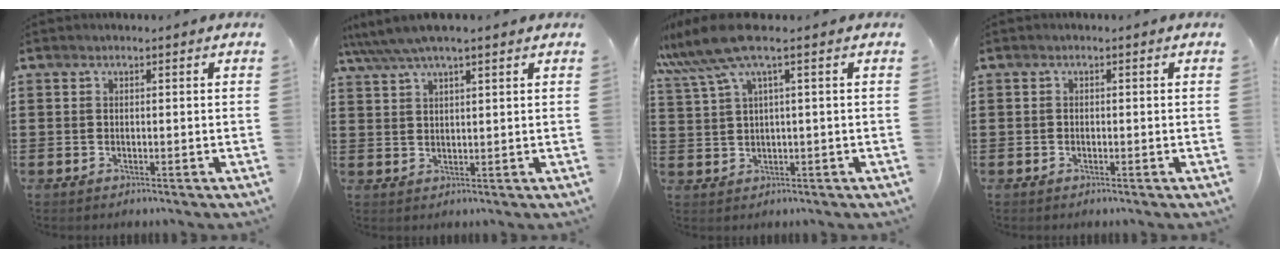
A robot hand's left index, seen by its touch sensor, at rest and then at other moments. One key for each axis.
{"total": 4.1, "fx": 3.2, "fy": 0.5, "fz": 2.6, "tx": -0.059, "ty": -0.004, "tz": 0.056}
{"total": 6.7, "fx": 3.4, "fy": 0.6, "fz": 5.8, "tx": -0.144, "ty": -0.013, "tz": 0.055}
{"total": 0.6, "fx": -0.3, "fy": 0.4, "fz": 0.1, "tx": -0.004, "ty": 0.001, "tz": -0.007}